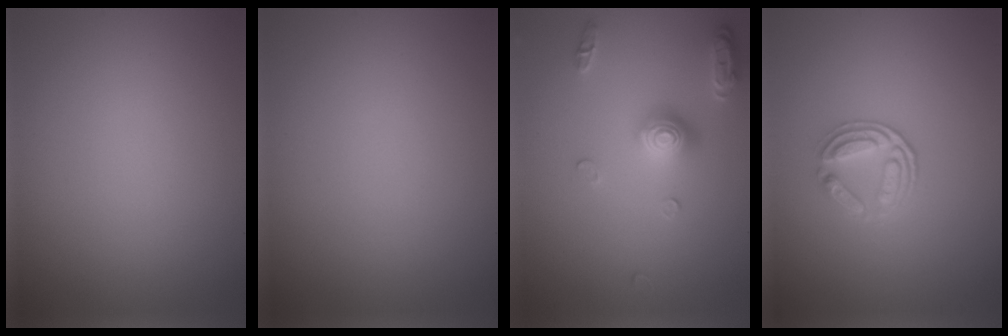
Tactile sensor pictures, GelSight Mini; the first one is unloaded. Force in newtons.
{"total": 0.0}
{"total": 3.0, "press": 2.9, "slide": 0.7}
{"total": 2.6, "press": 2.1, "slide": 1.6}